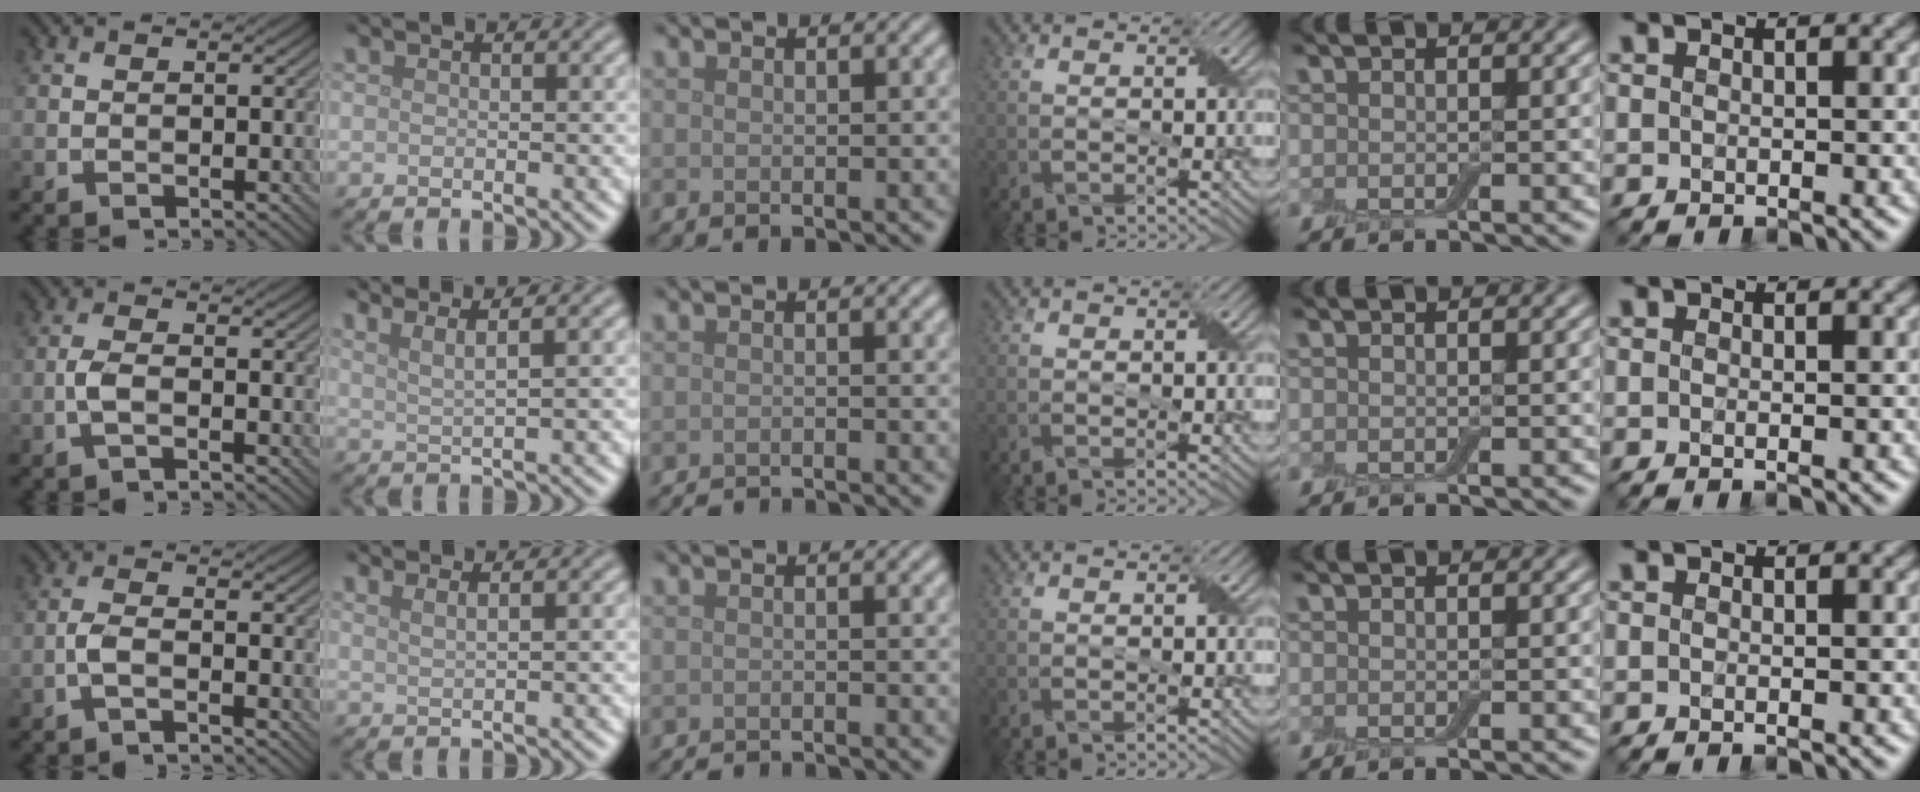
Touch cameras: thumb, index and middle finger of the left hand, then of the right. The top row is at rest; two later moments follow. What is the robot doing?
{"motion": "peel", "object": "bubble wrap"}